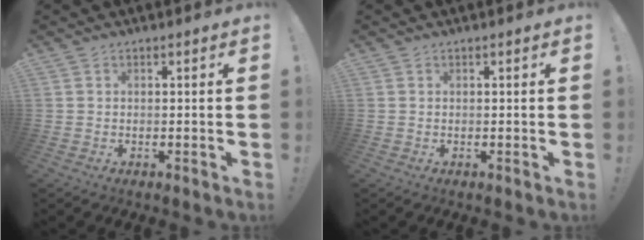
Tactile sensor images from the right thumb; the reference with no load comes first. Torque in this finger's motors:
{"motor_torque": [-0.04, -0.17, 0.16, 0.01, -0.04]}